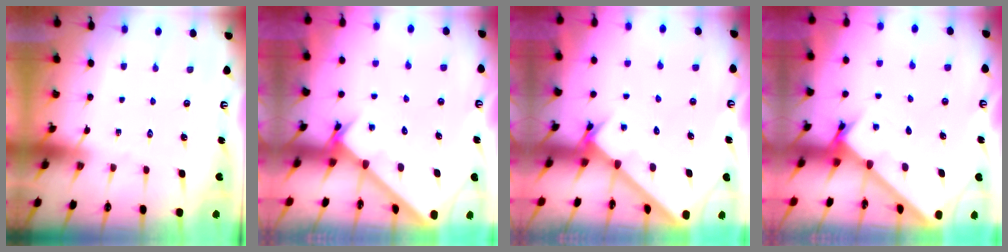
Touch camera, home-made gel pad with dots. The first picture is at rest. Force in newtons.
{"total": 2.0, "press": 2.0, "slide": 0.2}
{"total": 2.1, "press": 2.1, "slide": 0.2}
{"total": 1.7, "press": 1.7, "slide": 0.2}